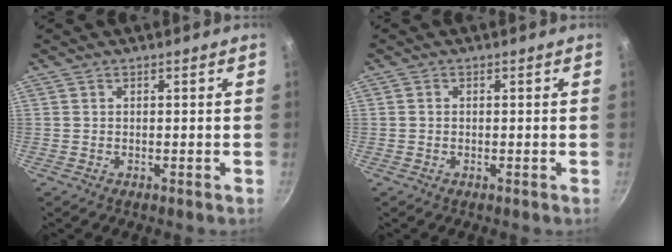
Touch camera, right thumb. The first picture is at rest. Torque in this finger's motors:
{"motor_torque": [-0.24, -0.11, 0.67, 0.66, 0.07]}